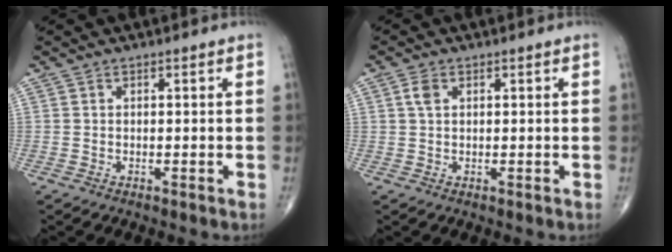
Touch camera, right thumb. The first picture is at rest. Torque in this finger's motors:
{"motor_torque": [-0.49, 0.48, -0.04, 0.05, 0.01]}